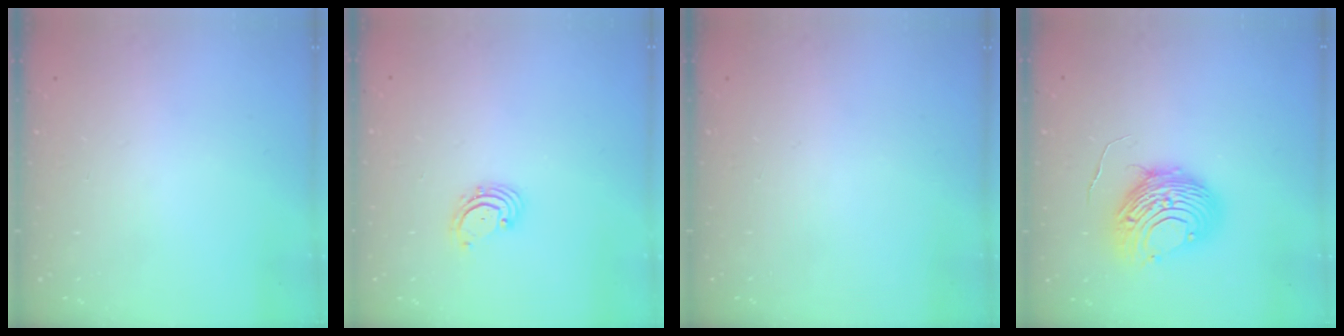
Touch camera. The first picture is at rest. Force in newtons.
{"total": 1.8, "press": 1.7, "slide": 0.7}
{"total": 0.0}
{"total": 11.0, "press": 11.0, "slide": 1.0}